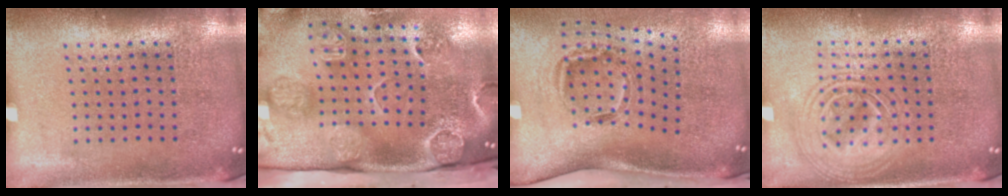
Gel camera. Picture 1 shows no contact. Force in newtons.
{"total": 4.5, "press": 3.4, "slide": 3.0}
{"total": 1.9, "press": 1.3, "slide": 1.5}
{"total": 2.7, "press": 2.7, "slide": 0.3}